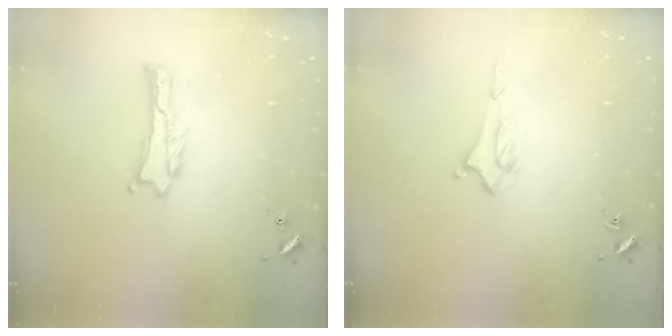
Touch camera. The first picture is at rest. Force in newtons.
{"total": 1.7, "press": 1.6, "slide": 0.4}